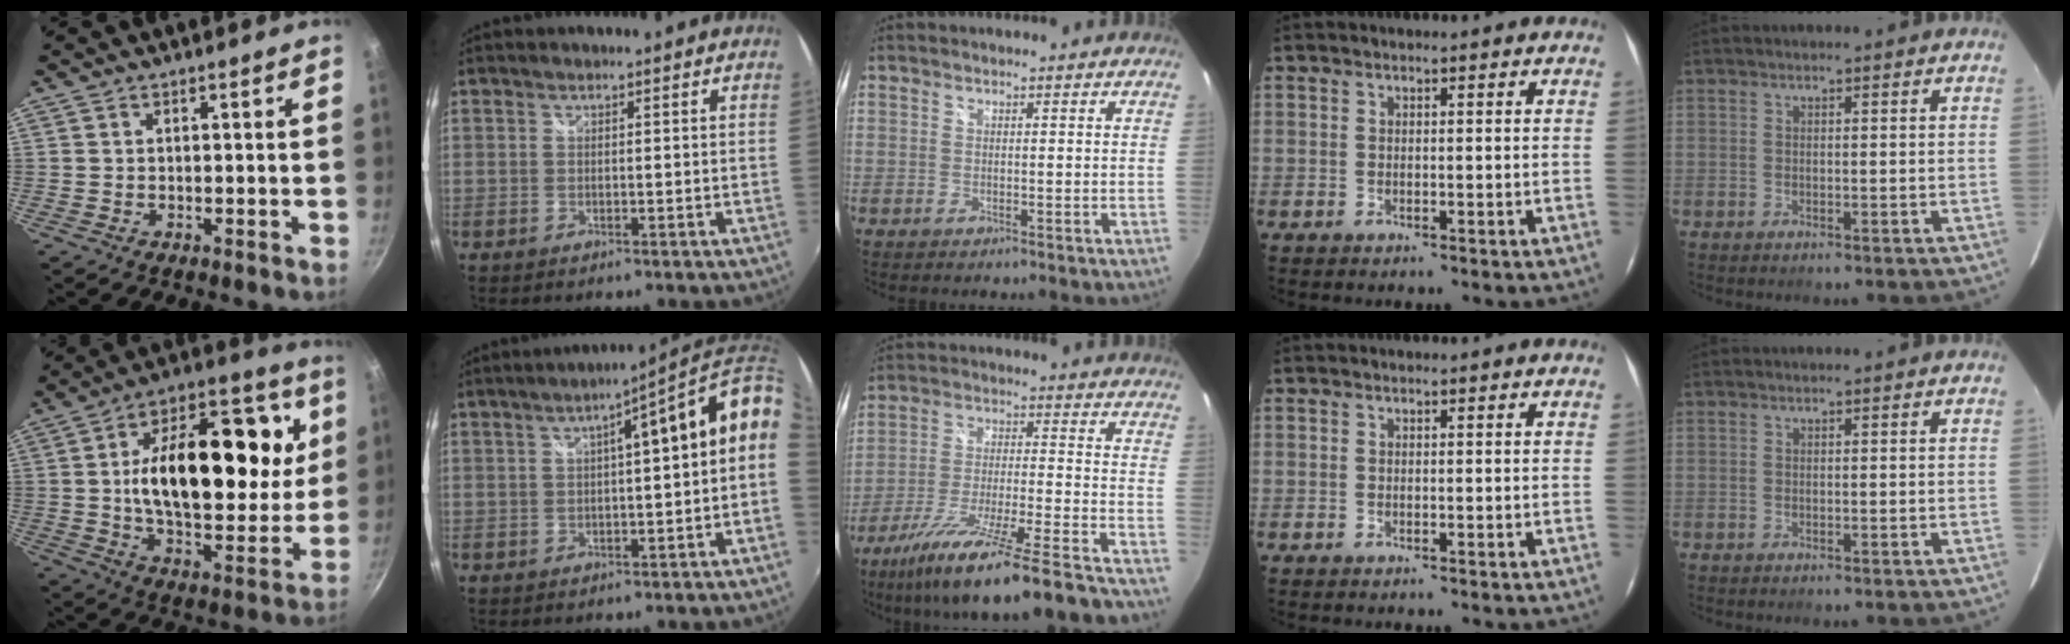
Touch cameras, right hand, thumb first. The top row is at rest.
{"thumb": {"total": 27.6, "force": [5.3, 15.2, 22.4], "torque": [-0.326, 0.001, 0.070]}, "index": {"total": 11.6, "force": [3.7, 1.5, 10.9], "torque": [-0.148, 0.014, 0.051]}, "middle": {"total": 23.4, "force": [-19.9, 0.1, 12.3], "torque": [-0.217, -0.068, -0.307]}}